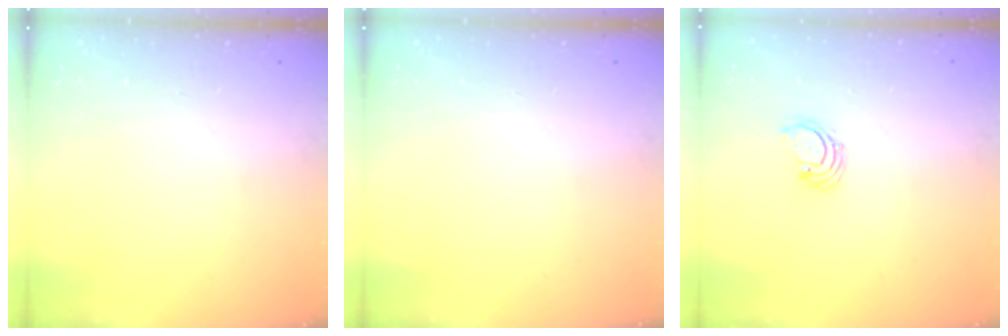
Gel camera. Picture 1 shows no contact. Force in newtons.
{"total": 0.0}
{"total": 1.6, "press": 1.6, "slide": 0.2}